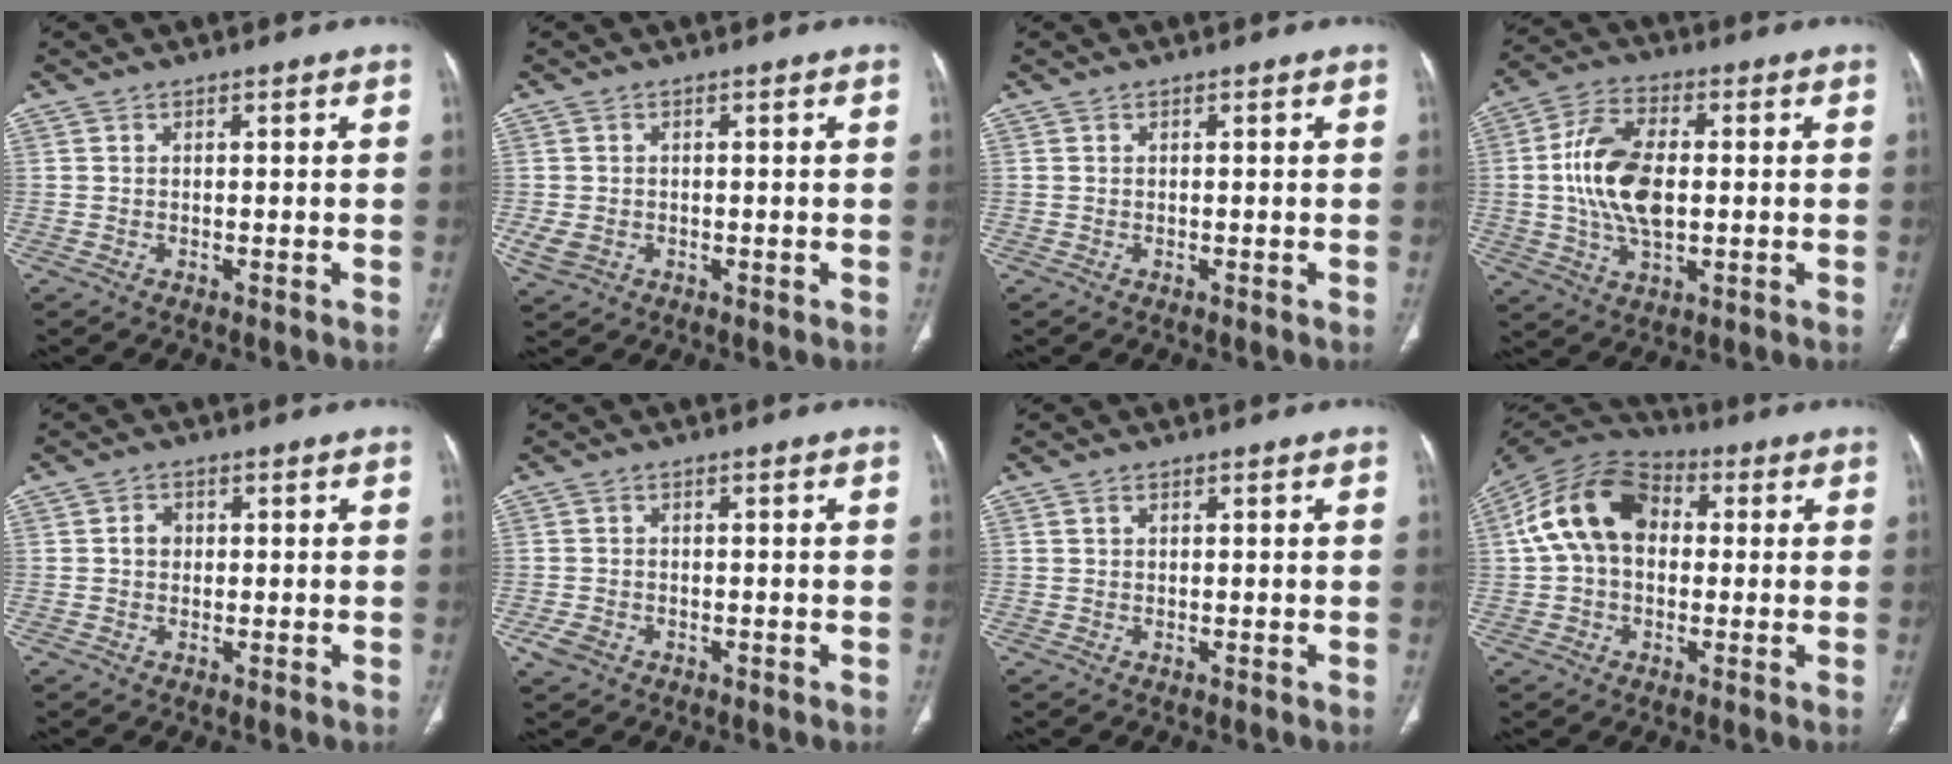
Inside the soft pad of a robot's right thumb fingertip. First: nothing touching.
{"total": 3.5, "force": [-0.7, 2.8, 1.9], "torque": [-0.044, 0.000, -0.004]}
{"total": 0.0}
{"total": 13.9, "force": [0.3, 7.7, 11.6], "torque": [-0.224, 0.012, 0.004]}
{"total": 2.2, "force": [0.2, 1.9, 1.1], "torque": [-0.009, 0.007, 0.002]}
{"total": 3.0, "force": [-1.3, 2.2, 1.5], "torque": [-0.031, 0.002, -0.019]}
{"total": 0.7, "force": [0.3, 0.5, 0.4], "torque": [-0.008, 0.002, 0.006]}
{"total": 14.9, "force": [1.9, 10.5, 10.5], "torque": [-0.183, 0.037, 0.020]}